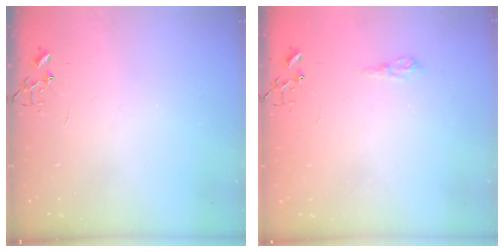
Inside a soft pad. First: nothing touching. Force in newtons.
{"total": 6.1, "press": 6.1, "slide": 0.7}